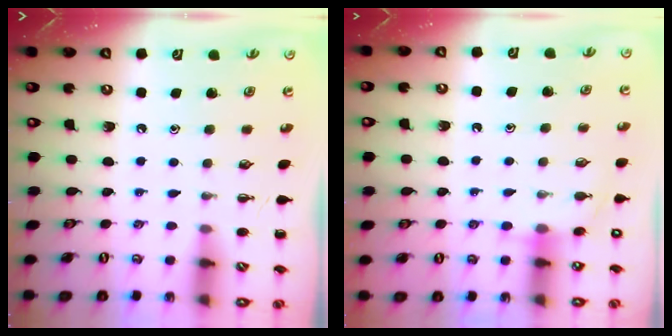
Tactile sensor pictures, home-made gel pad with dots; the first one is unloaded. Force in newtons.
{"total": 6.9, "press": 6.7, "slide": 1.4}